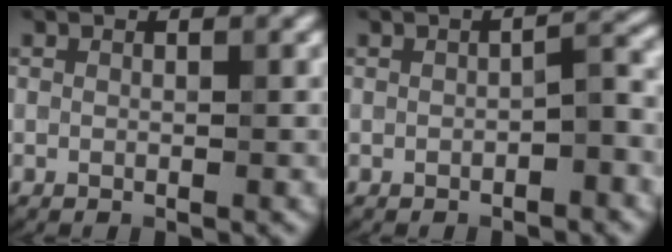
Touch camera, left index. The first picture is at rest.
{"total": 2.2, "force": [-0.8, 0.6, 2.0], "torque": [-0.032, 0.008, -0.013]}